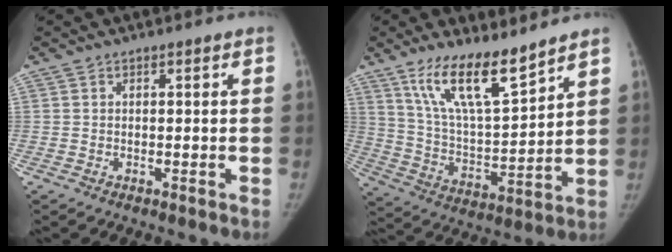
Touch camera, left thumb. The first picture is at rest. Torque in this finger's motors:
{"motor_torque": [0.18, 0.08, 1.20, -1.00, 0.11]}